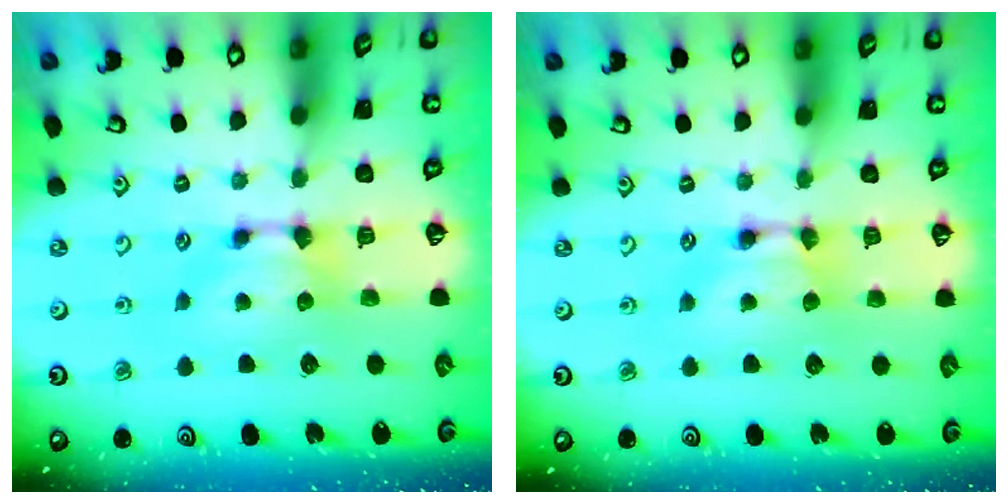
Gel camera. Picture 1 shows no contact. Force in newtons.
{"total": 1.2, "press": 1.2, "slide": 0.2}